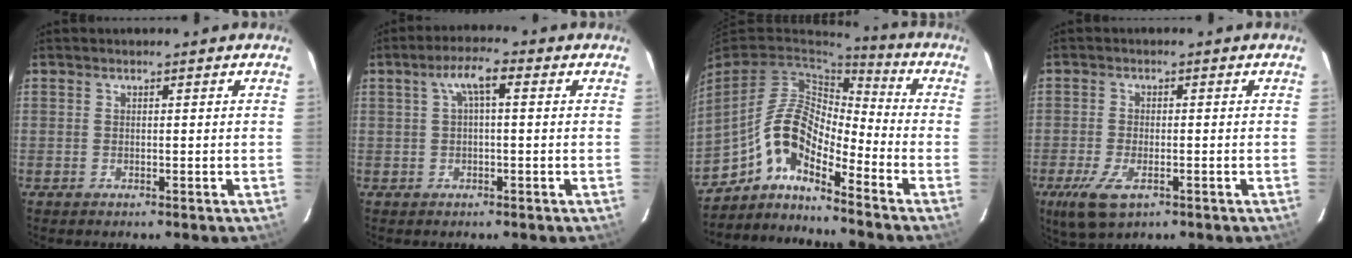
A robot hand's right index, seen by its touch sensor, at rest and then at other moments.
{"total": 4.4, "force": [0.9, 1.2, 4.1], "torque": [-0.079, 0.014, 0.018]}
{"total": 9.2, "force": [-5.8, 3.1, 6.5], "torque": [-0.123, 0.019, -0.122]}
{"total": 7.1, "force": [-3.5, 3.2, 5.3], "torque": [-0.122, -0.018, -0.063]}